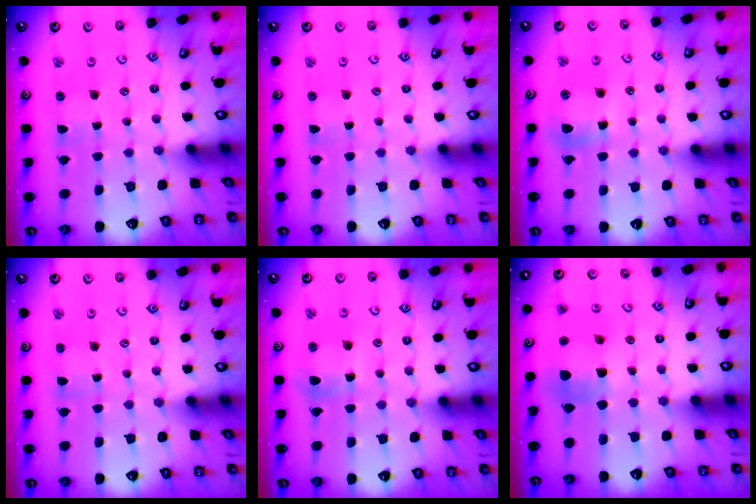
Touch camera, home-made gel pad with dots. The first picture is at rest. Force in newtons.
{"total": 0.0}
{"total": 8.8, "press": 8.8, "slide": 1.0}
{"total": 0.9, "press": 0.9, "slide": 0.0}
{"total": 5.9, "press": 5.8, "slide": 1.0}
{"total": 7.4, "press": 7.4, "slide": 0.3}